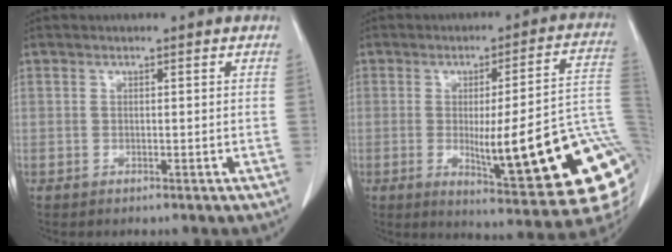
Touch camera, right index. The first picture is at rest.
{"total": 23.3, "force": [-4.4, 2.9, 22.7], "torque": [-0.207, 0.001, -0.048]}